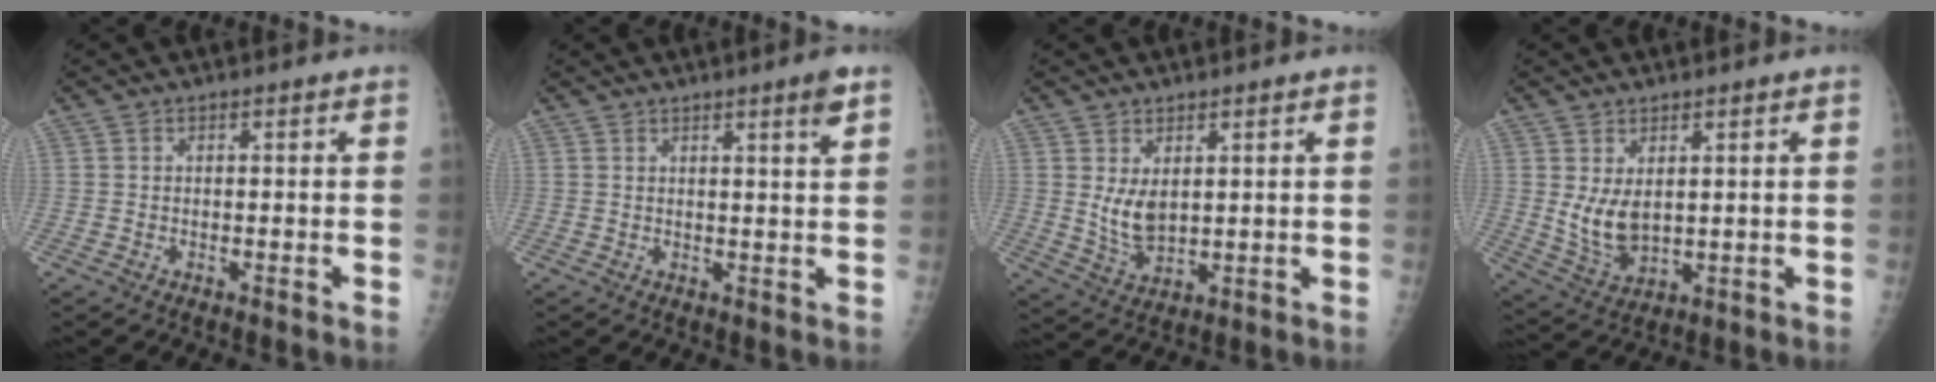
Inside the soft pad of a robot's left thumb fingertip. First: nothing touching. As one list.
[{"total": 3.1, "force": [2.0, -0.1, 2.3], "torque": [-0.033, -0.016, 0.031]}, {"total": 5.8, "force": [1.8, 3.4, 4.3], "torque": [-0.068, -0.022, 0.046]}, {"total": 6.8, "force": [1.7, 4.1, 5.2], "torque": [-0.086, -0.024, 0.049]}]